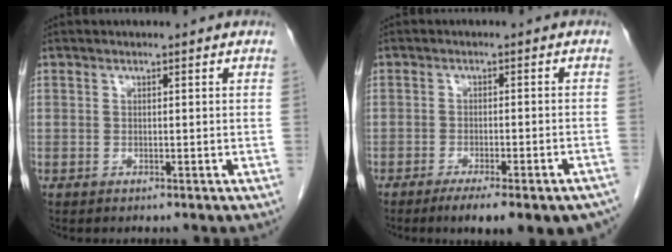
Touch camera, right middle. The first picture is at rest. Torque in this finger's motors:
{"motor_torque": [1.08, -1.06, 0.33, 0.07]}